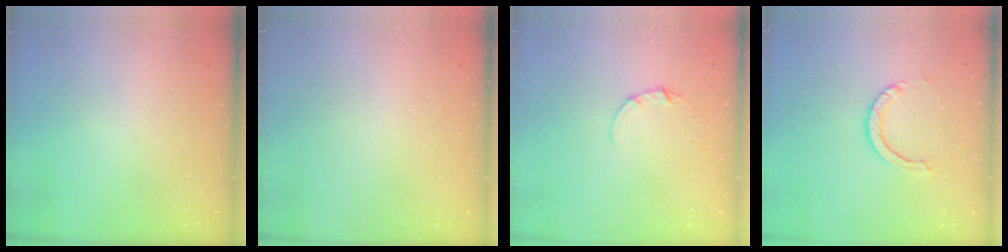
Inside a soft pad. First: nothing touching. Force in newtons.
{"total": 2.4, "press": 2.4, "slide": 0.2}
{"total": 1.1, "press": 1.1, "slide": 0.1}
{"total": 7.0, "press": 6.9, "slide": 0.9}